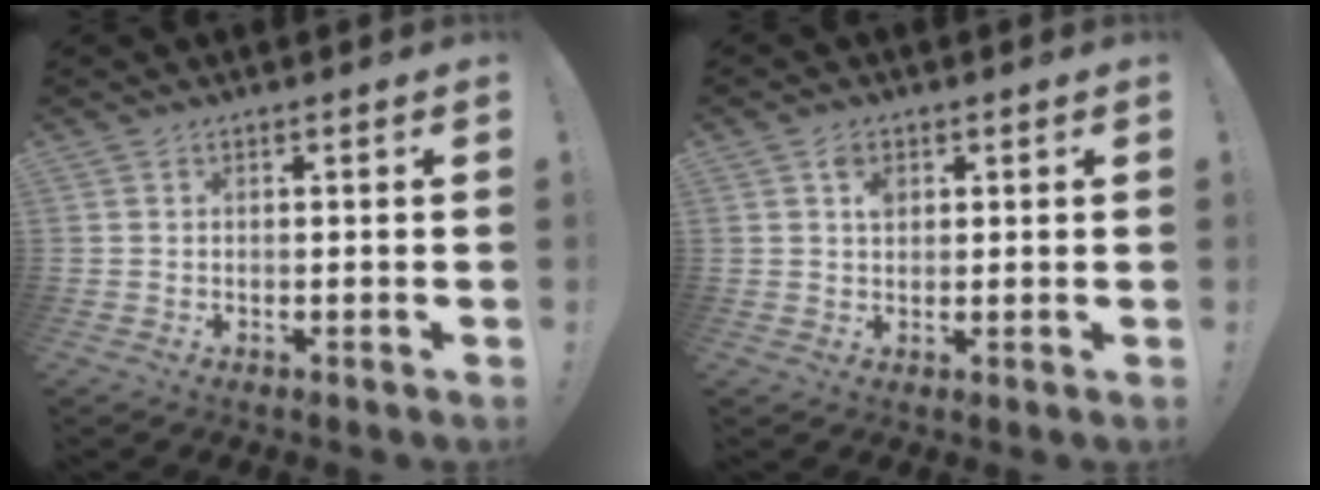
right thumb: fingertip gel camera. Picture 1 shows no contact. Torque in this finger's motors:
{"motor_torque": [0.37, 0.73, 0.20, 0.01, 0.01]}